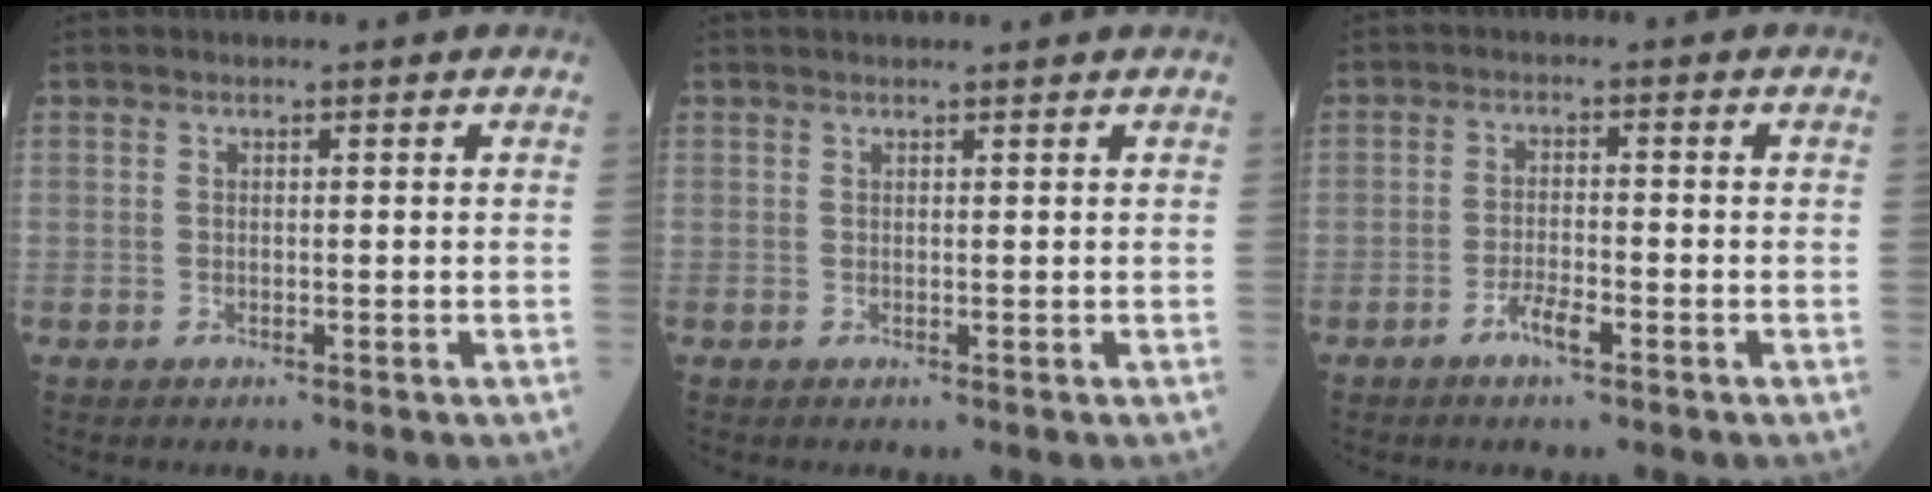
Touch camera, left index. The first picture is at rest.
{"total": 2.0, "force": [1.9, -0.1, 0.6], "torque": [-0.006, 0.023, 0.030]}
{"total": 3.0, "force": [-2.0, 0.5, 2.1], "torque": [-0.040, 0.000, -0.039]}